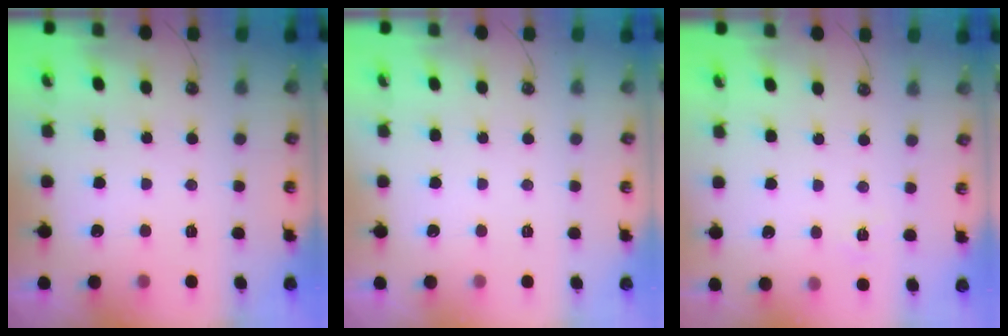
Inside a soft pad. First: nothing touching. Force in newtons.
{"total": 0.0}
{"total": 2.3, "press": 2.3, "slide": 0.3}